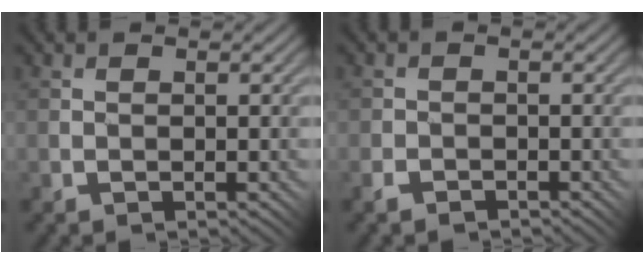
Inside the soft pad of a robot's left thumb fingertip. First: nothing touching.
{"total": 1.9, "force": [-1.5, 1.0, 0.7], "torque": [-0.016, 0.002, -0.032]}